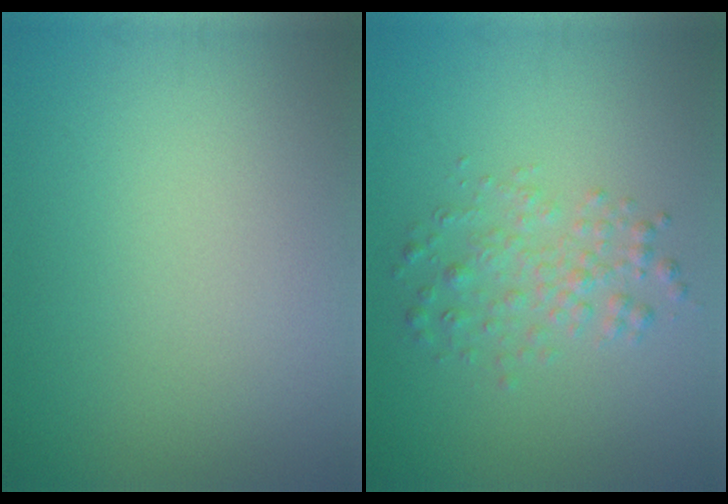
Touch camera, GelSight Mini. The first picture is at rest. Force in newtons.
{"total": 2.5, "press": 2.5, "slide": 0.0}